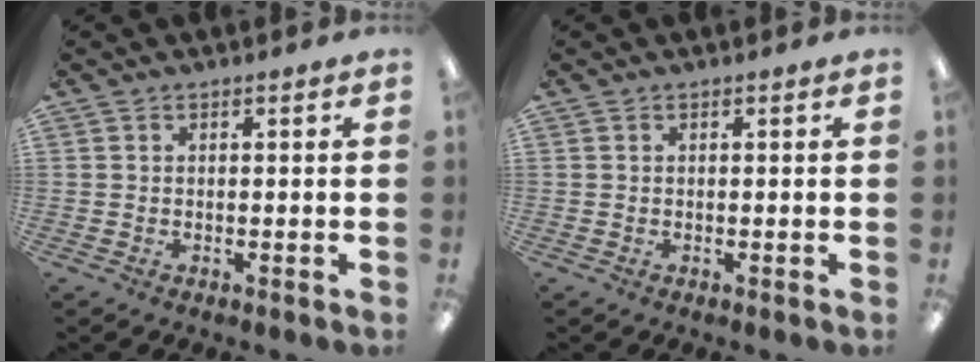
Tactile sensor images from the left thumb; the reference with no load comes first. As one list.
[{"total": 0.0}]